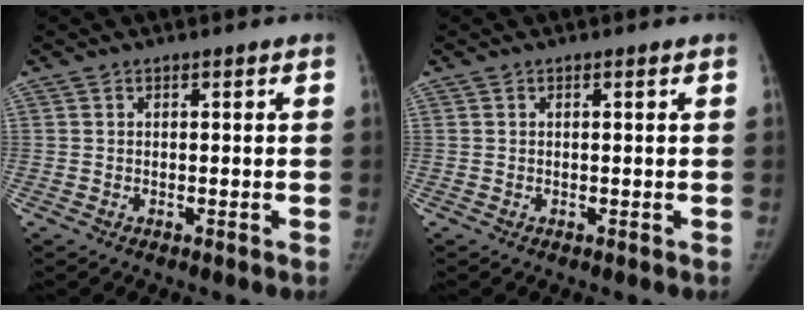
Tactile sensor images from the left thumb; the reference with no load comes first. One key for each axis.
{"total": 0.0}